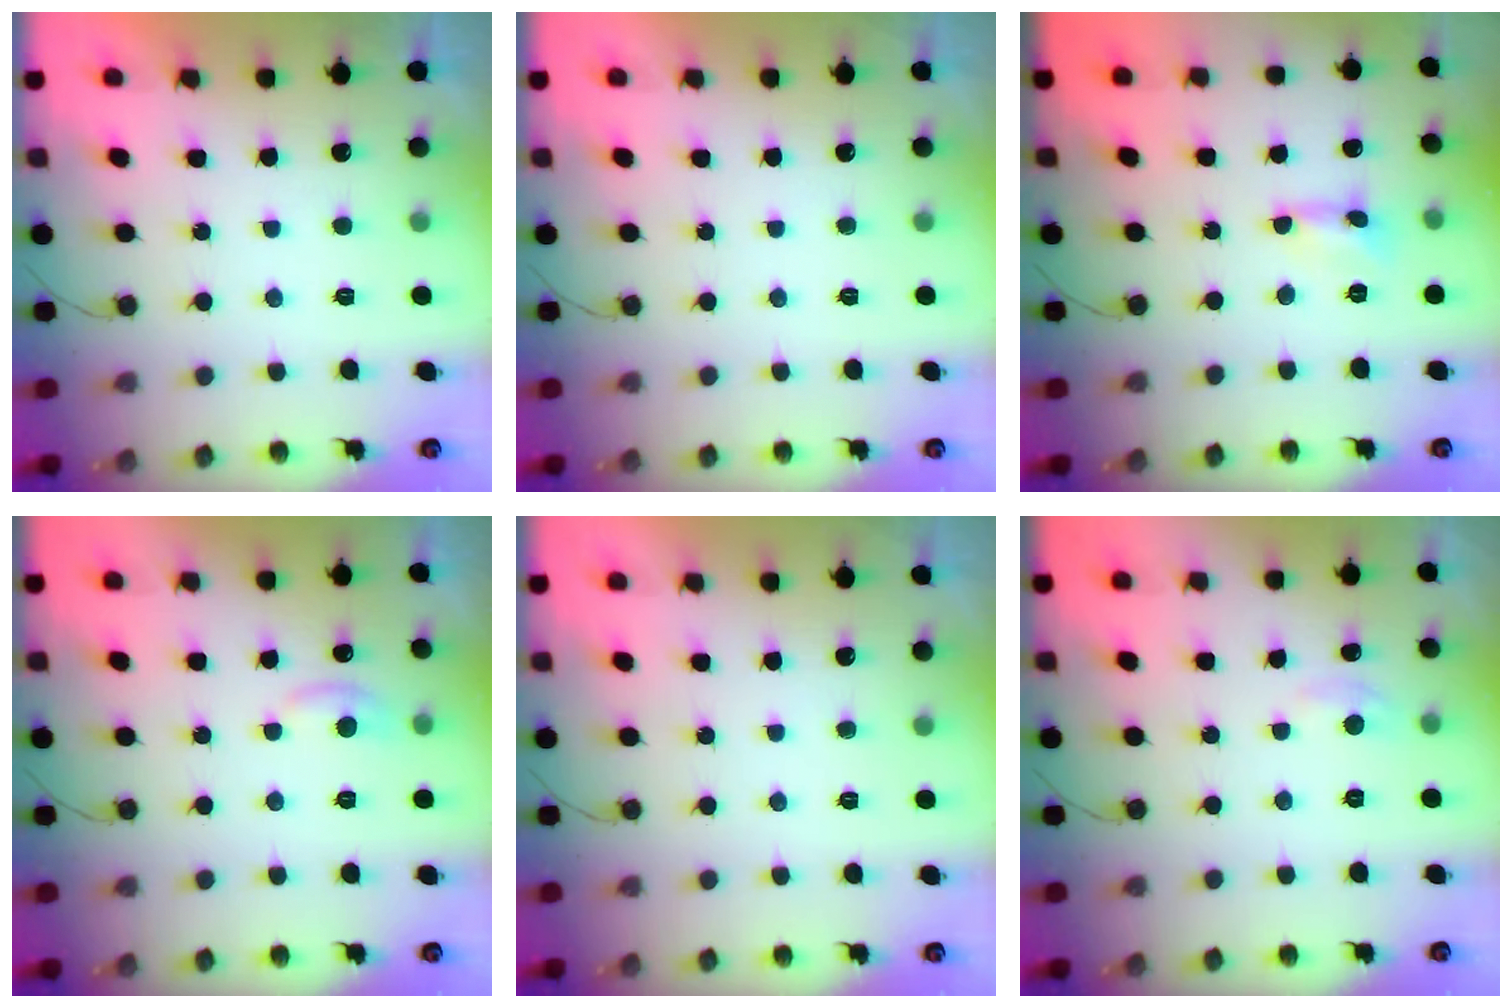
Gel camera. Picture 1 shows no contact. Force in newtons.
{"total": 0.0}
{"total": 0.6, "press": 0.6, "slide": 0.0}
{"total": 6.3, "press": 6.3, "slide": 0.7}
{"total": 0.0}
{"total": 2.6, "press": 2.6, "slide": 0.3}